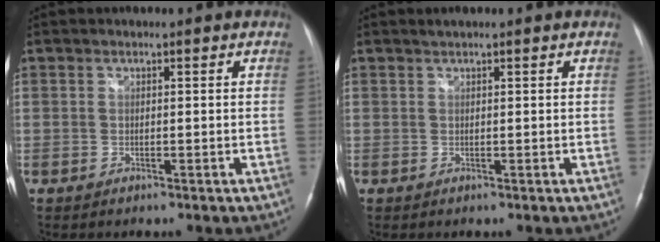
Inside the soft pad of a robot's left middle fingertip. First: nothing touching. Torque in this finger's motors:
{"motor_torque": [0.09, -0.04, -0.08, 0.00]}